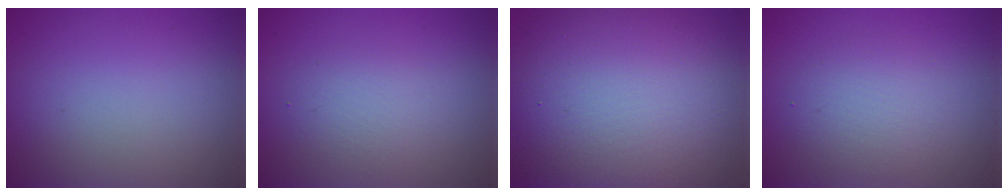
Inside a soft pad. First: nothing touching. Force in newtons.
{"total": 2.2, "press": 2.2, "slide": 0.1}
{"total": 15.1, "press": 15.1, "slide": 0.9}
{"total": 2.9, "press": 2.9, "slide": 0.2}